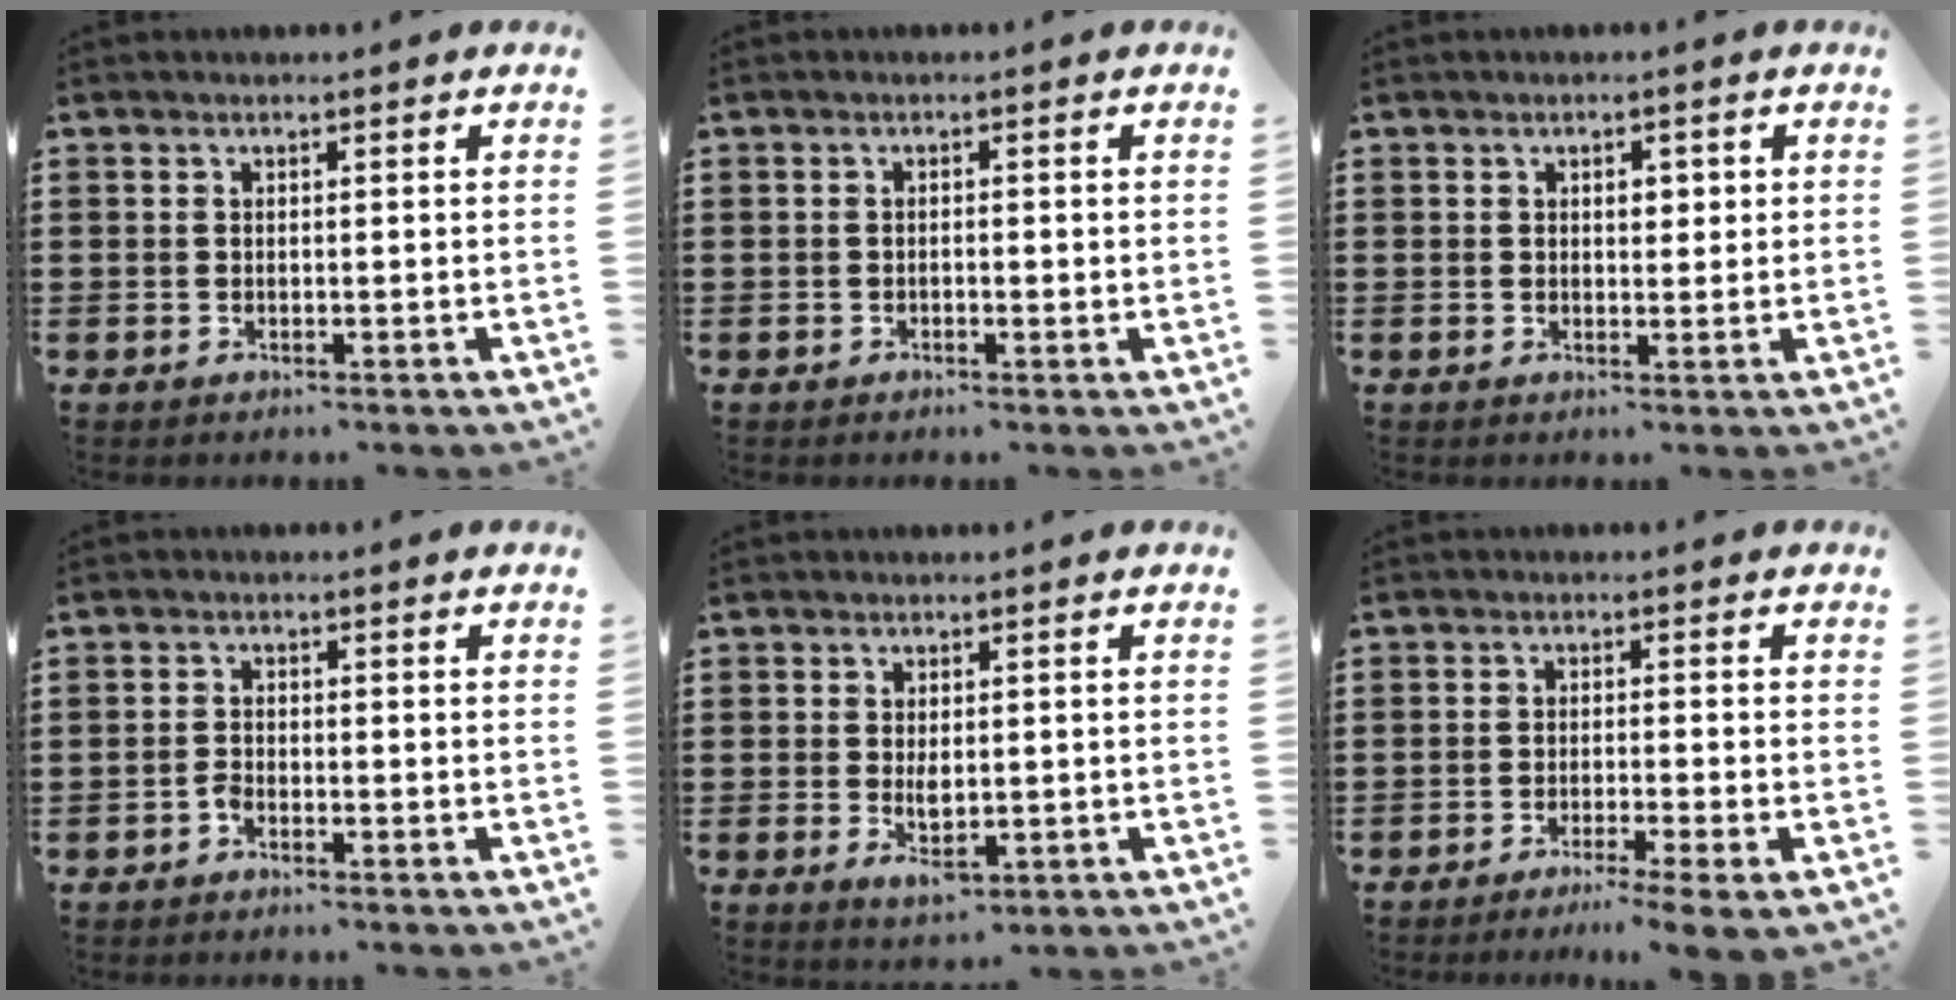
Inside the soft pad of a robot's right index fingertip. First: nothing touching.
{"total": 0.8, "force": [-0.2, 0.2, 0.8], "torque": [-0.015, -0.003, -0.004]}
{"total": 2.2, "force": [0.5, 1.4, 1.6], "torque": [-0.026, 0.007, 0.004]}
{"total": 1.3, "force": [-1.1, 0.5, 0.5], "torque": [-0.014, -0.003, -0.020]}
{"total": 3.2, "force": [-0.3, 1.6, 2.8], "torque": [-0.046, -0.003, -0.007]}
{"total": 2.9, "force": [-2.3, -0.6, 1.6], "torque": [-0.026, -0.008, -0.044]}